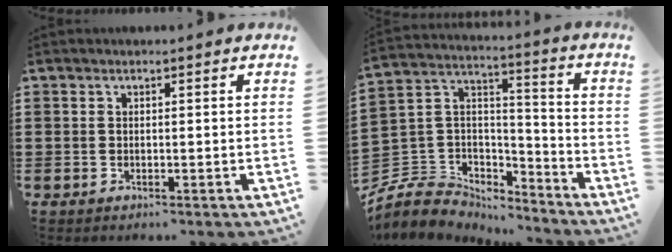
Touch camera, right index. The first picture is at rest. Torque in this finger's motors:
{"motor_torque": [-0.44, -0.15, -1.05, -0.21]}